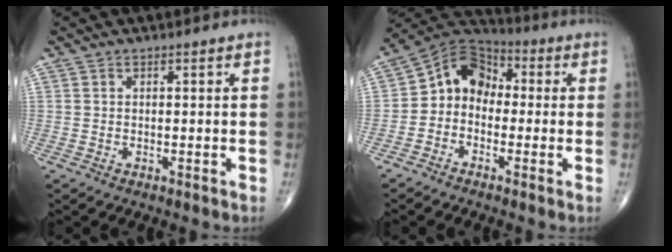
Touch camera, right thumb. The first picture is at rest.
{"total": 9.5, "force": [-1.0, 7.7, 5.6], "torque": [-0.070, 0.049, -0.038]}